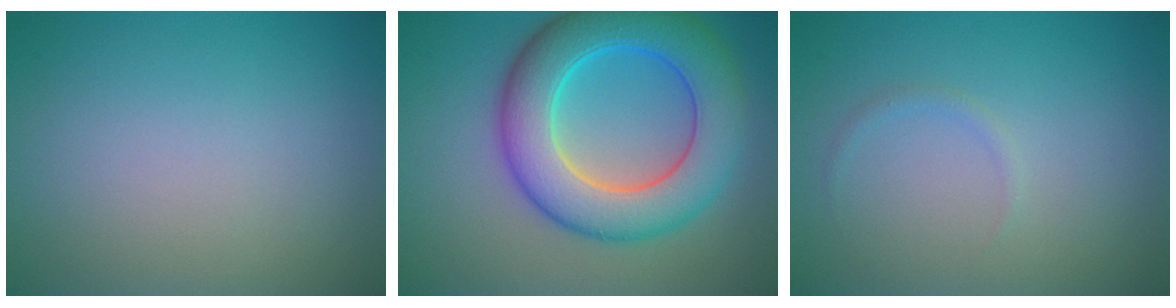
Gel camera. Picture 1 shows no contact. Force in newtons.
{"total": 9.6, "press": 9.6, "slide": 0.2}
{"total": 0.6, "press": 0.6, "slide": 0.1}